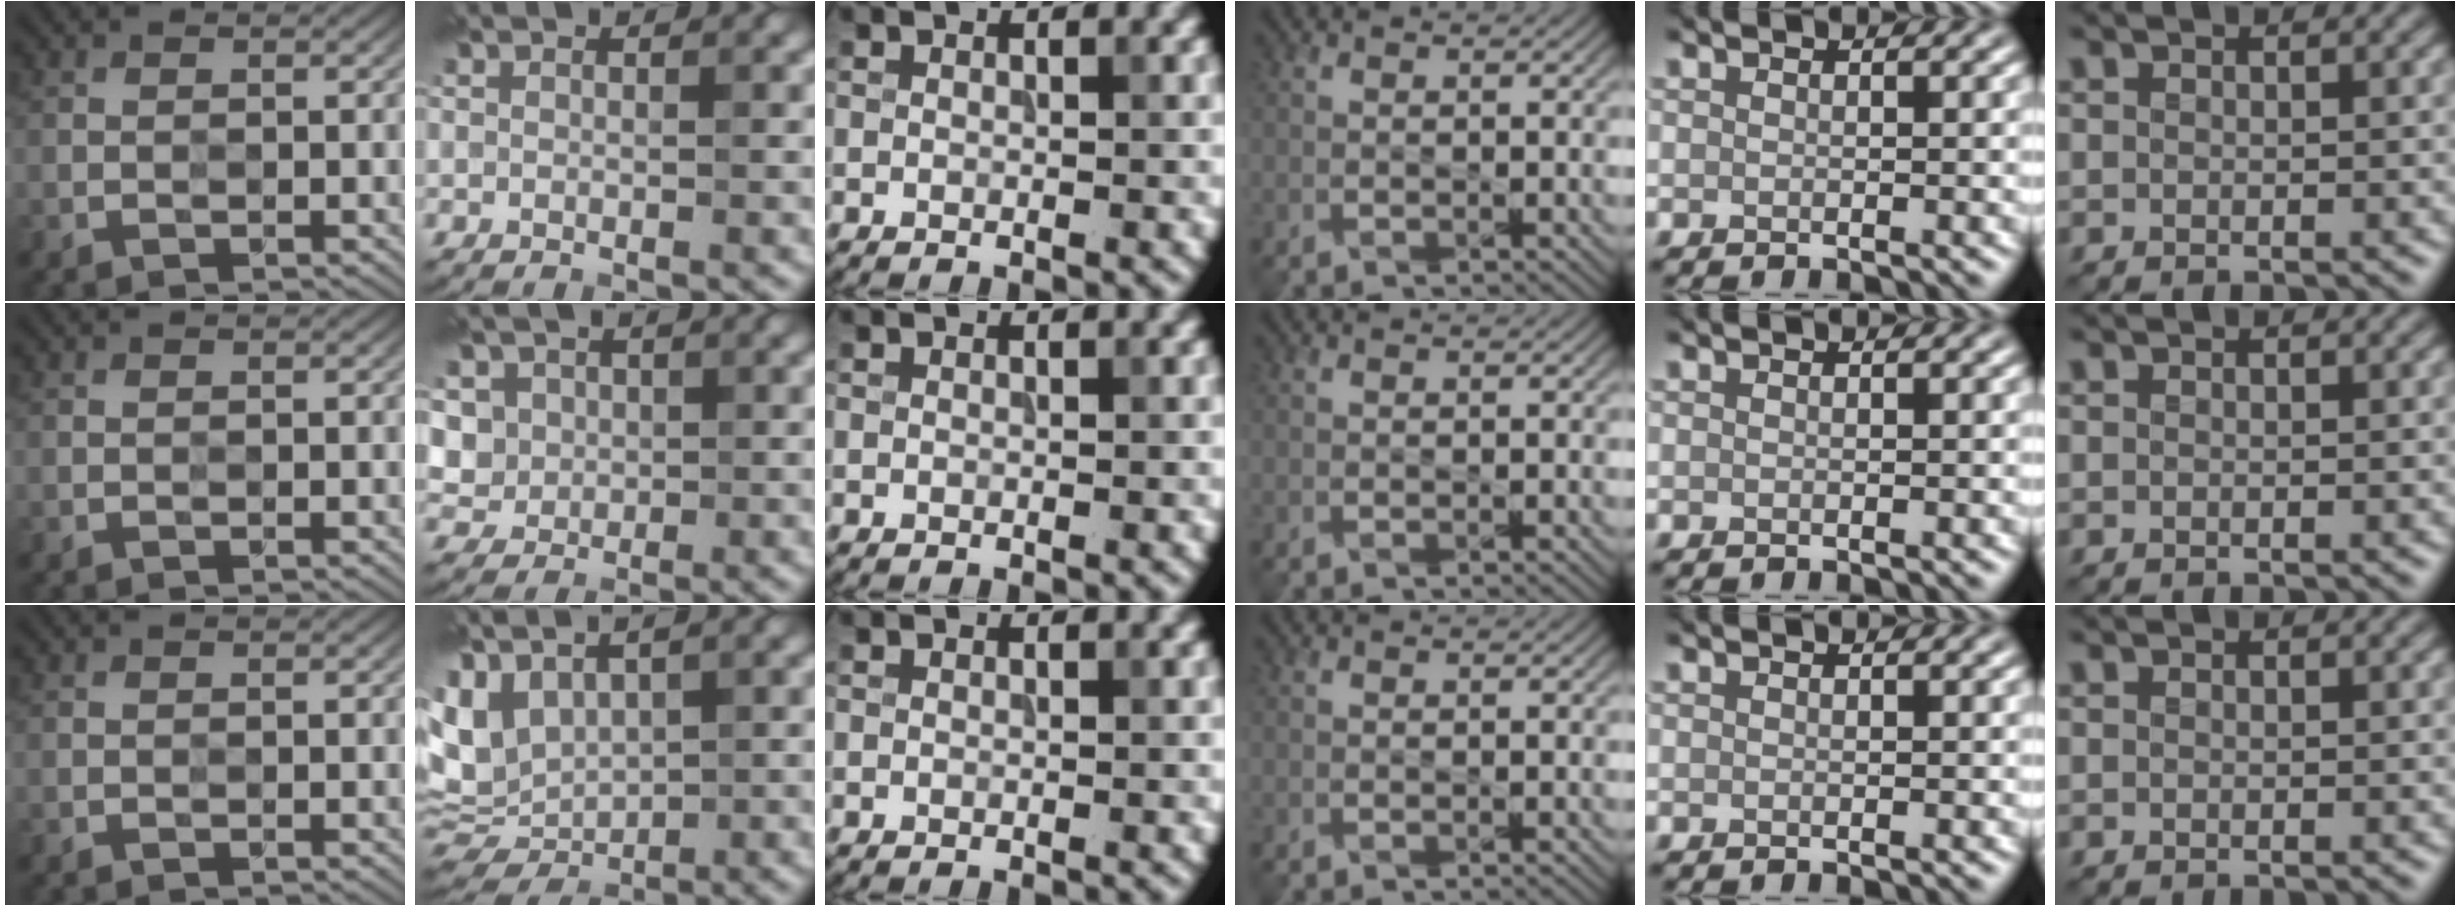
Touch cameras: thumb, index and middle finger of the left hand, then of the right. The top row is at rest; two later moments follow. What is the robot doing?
{"motion": "press", "object": "sticky note"}